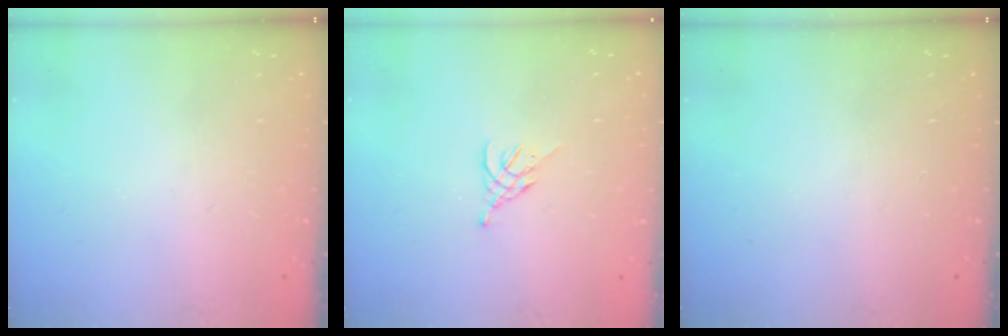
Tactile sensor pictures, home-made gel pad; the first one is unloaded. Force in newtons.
{"total": 4.7, "press": 4.6, "slide": 0.7}
{"total": 0.0}